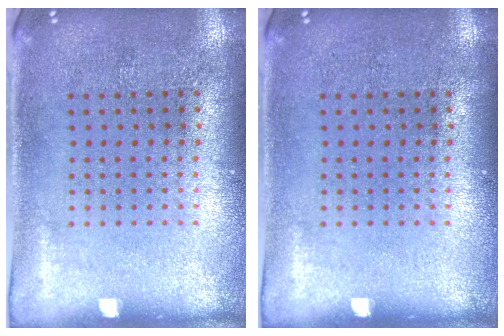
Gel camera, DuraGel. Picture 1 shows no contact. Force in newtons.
{"total": 0.0}